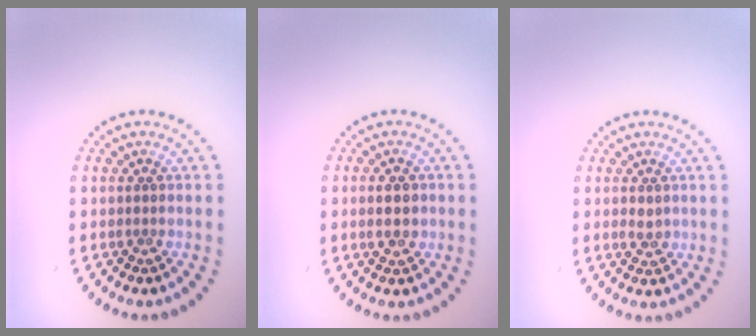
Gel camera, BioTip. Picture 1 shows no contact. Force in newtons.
{"total": 2.8, "press": 2.8, "slide": 0.2}
{"total": 1.2, "press": 1.2, "slide": 0.2}